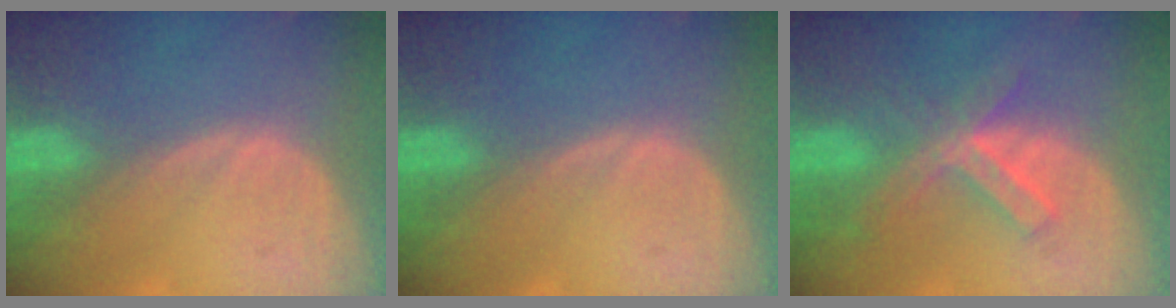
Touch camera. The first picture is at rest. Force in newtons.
{"total": 0.0}
{"total": 6.0, "press": 5.7, "slide": 1.9}